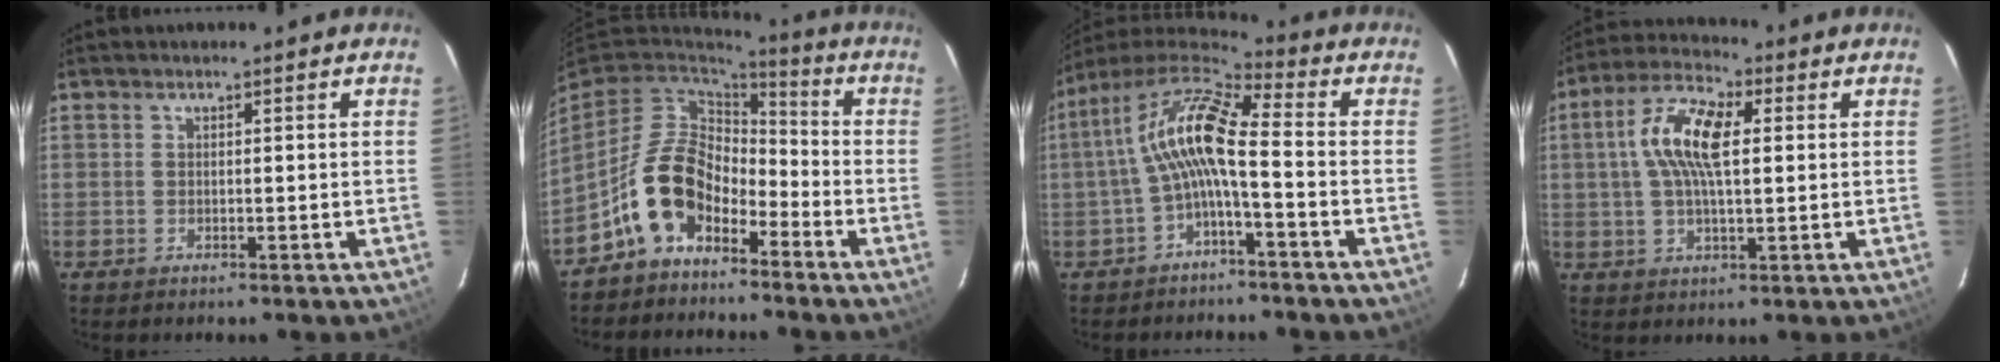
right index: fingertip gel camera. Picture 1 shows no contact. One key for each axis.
{"total": 11.4, "fx": -6.6, "fy": 6.7, "fz": 6.5, "tx": -0.134, "ty": 0.023, "tz": -0.125}
{"total": 10.9, "fx": -1.3, "fy": 2.2, "fz": 10.6, "tx": -0.212, "ty": 0.020, "tz": -0.030}
{"total": 10.7, "fx": 1.8, "fy": 4.2, "fz": 9.7, "tx": -0.189, "ty": 0.022, "tz": 0.027}